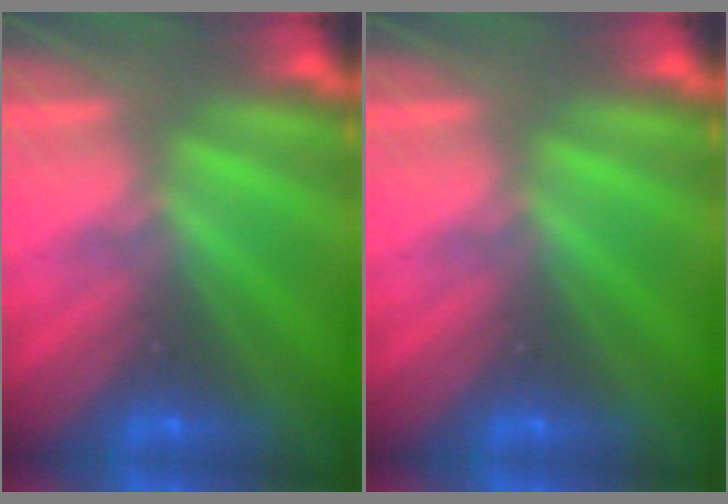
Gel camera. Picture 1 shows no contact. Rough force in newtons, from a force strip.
{"total": 0.0}